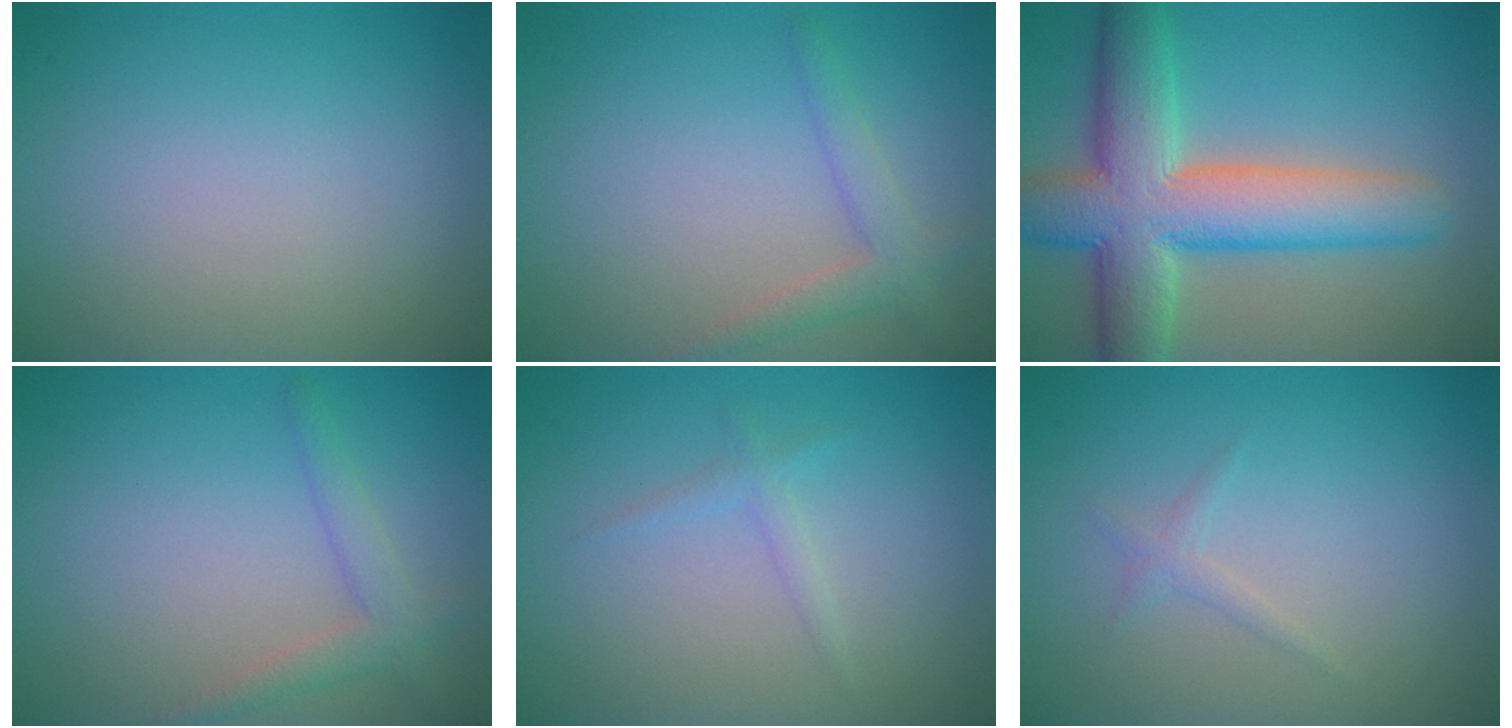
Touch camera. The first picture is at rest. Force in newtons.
{"total": 2.3, "press": 2.3, "slide": 0.1}
{"total": 10.0, "press": 10.0, "slide": 0.6}
{"total": 2.3, "press": 2.3, "slide": 0.1}
{"total": 1.1, "press": 1.1, "slide": 0.1}
{"total": 0.9, "press": 0.9, "slide": 0.1}